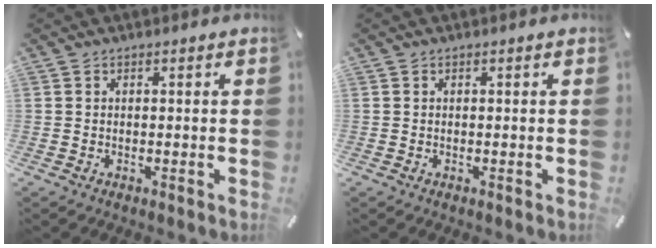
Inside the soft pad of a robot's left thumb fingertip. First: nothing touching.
{"total": 0.0}